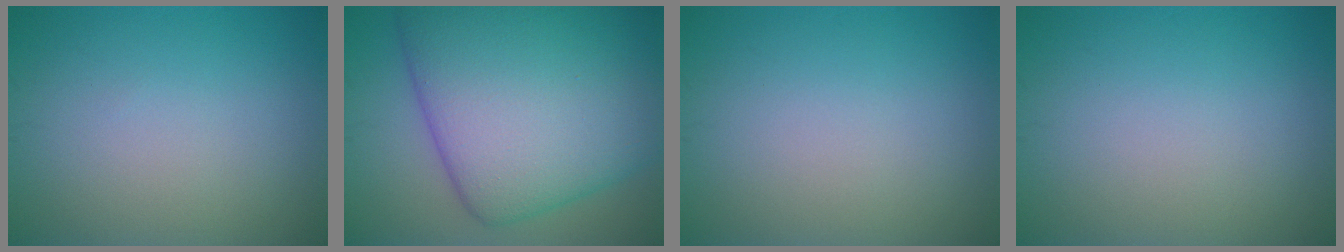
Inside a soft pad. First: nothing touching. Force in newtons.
{"total": 14.7, "press": 14.7, "slide": 0.5}
{"total": 0.0}
{"total": 0.0}